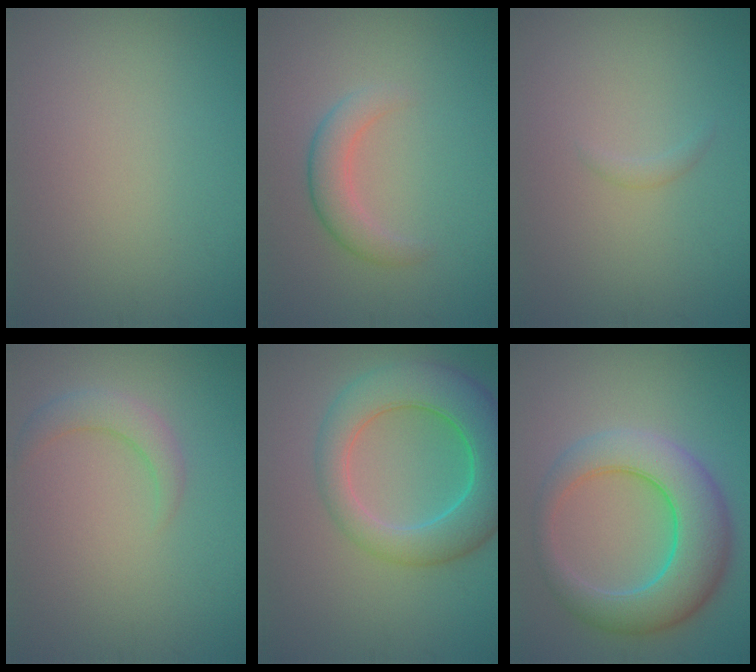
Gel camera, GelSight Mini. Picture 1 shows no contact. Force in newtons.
{"total": 2.8, "press": 2.8, "slide": 0.2}
{"total": 0.7, "press": 0.7, "slide": 0.1}
{"total": 2.2, "press": 2.2, "slide": 0.3}
{"total": 7.7, "press": 7.7, "slide": 0.4}
{"total": 7.6, "press": 7.6, "slide": 0.2}